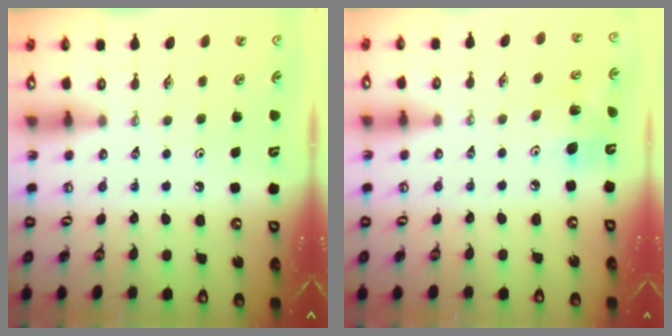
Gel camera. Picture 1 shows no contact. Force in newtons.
{"total": 9.0, "press": 8.8, "slide": 1.4}